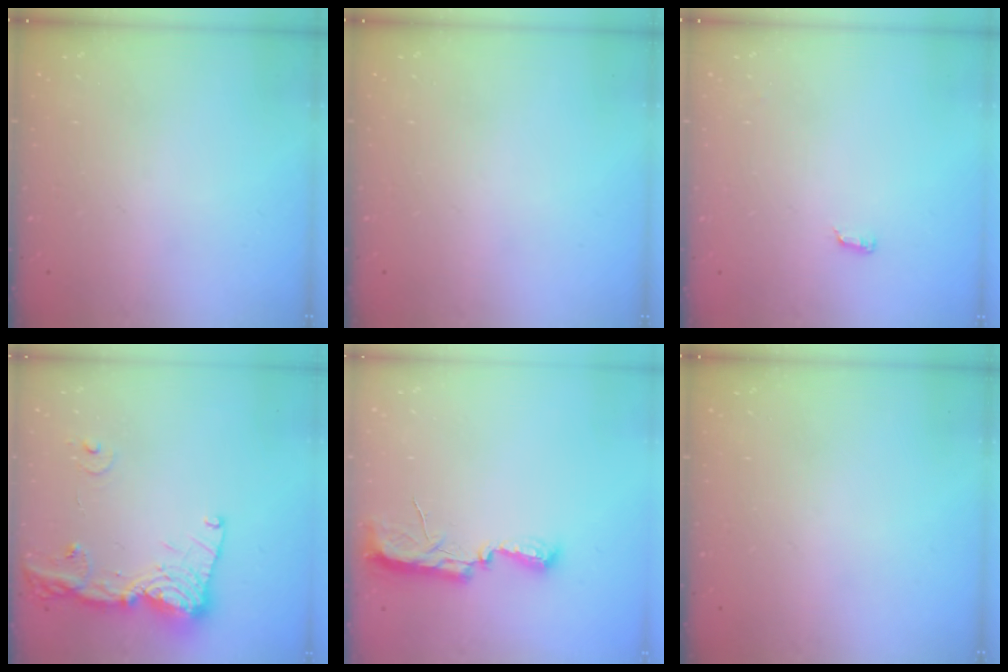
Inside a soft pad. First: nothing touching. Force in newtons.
{"total": 0.0}
{"total": 6.4, "press": 3.8, "slide": 5.1}
{"total": 16.5, "press": 16.4, "slide": 2.1}
{"total": 10.1, "press": 8.9, "slide": 4.8}
{"total": 0.0}